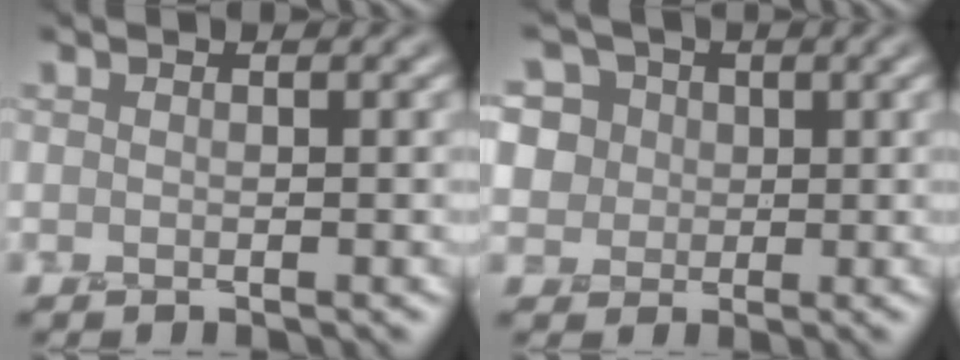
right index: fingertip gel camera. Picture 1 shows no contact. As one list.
[{"total": 9.0, "force": [4.9, 6.9, 3.2], "torque": [-0.068, 0.044, 0.060]}]